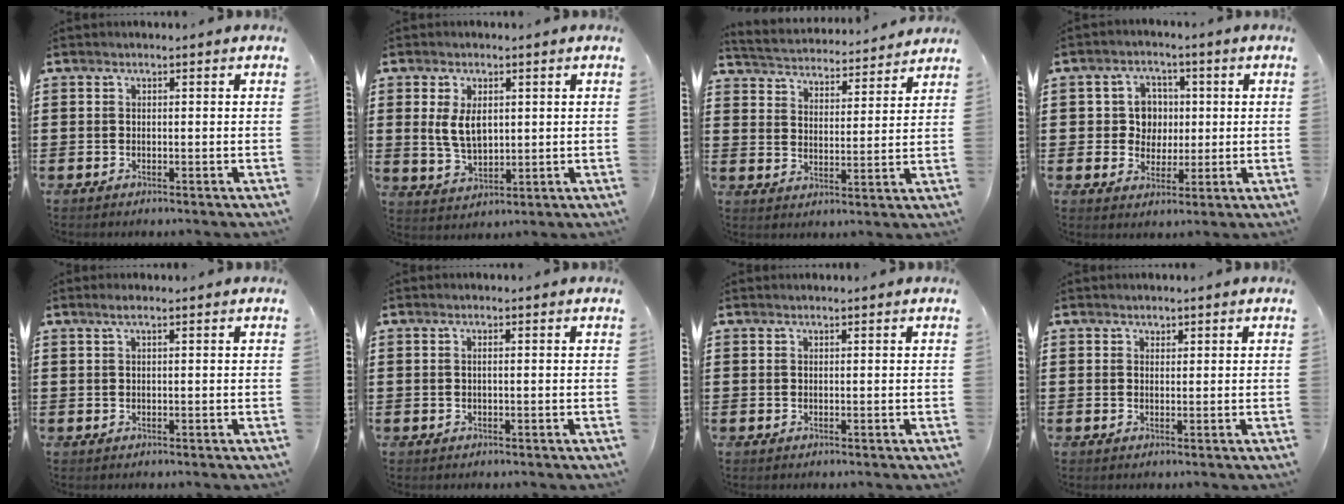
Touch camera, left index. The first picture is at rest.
{"total": 5.1, "force": [1.2, 2.9, 4.0], "torque": [-0.084, 0.001, 0.018]}
{"total": 3.8, "force": [3.8, -0.1, -0.2], "torque": [-0.020, -0.032, 0.060]}
{"total": 5.8, "force": [0.8, 5.4, 2.2], "torque": [-0.058, 0.013, 0.012]}
{"total": 1.2, "force": [0.5, 0.0, 1.1], "torque": [-0.022, 0.000, 0.010]}
{"total": 0.7, "force": [0.0, 0.1, 0.7], "torque": [-0.013, -0.002, 0.001]}
{"total": 0.0}
{"total": 0.9, "force": [0.7, 0.5, 0.2], "torque": [0.003, -0.001, 0.013]}